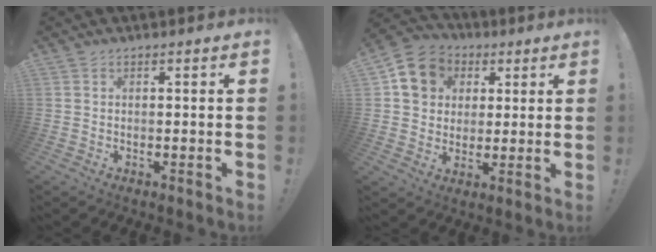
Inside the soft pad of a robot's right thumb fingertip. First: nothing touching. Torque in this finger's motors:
{"motor_torque": [0.53, 1.13, -0.12, 0.17, 0.00]}